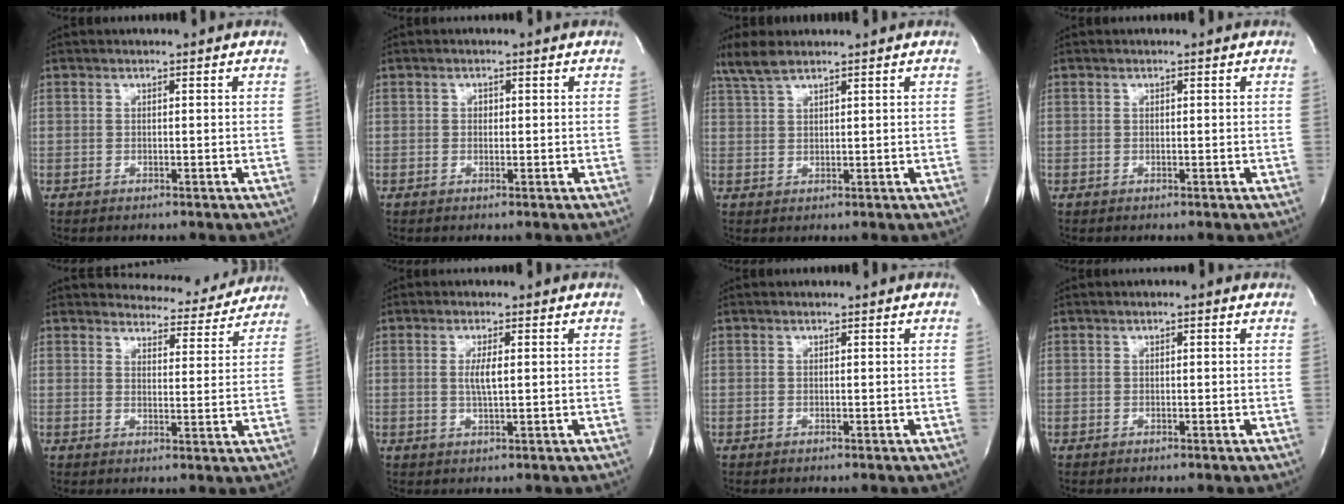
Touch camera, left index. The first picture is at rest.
{"total": 0.8, "force": [0.1, 0.7, 0.5], "torque": [-0.008, 0.002, -0.001]}
{"total": 3.9, "force": [3.3, 0.4, 2.1], "torque": [-0.056, 0.013, 0.074]}
{"total": 0.0}
{"total": 9.2, "force": [8.9, 2.2, 0.3], "torque": [0.010, -0.013, 0.100]}
{"total": 3.0, "force": [0.3, 0.4, 2.9], "torque": [-0.059, -0.004, 0.005]}
{"total": 0.0}
{"total": 0.7, "force": [0.3, 0.3, 0.6], "torque": [-0.008, 0.009, 0.000]}